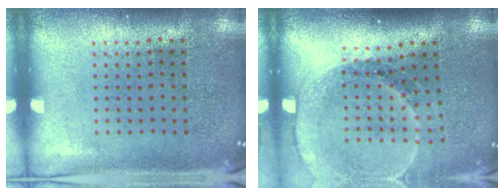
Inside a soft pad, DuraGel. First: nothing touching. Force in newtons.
{"total": 1.6, "press": 1.6, "slide": 0.2}